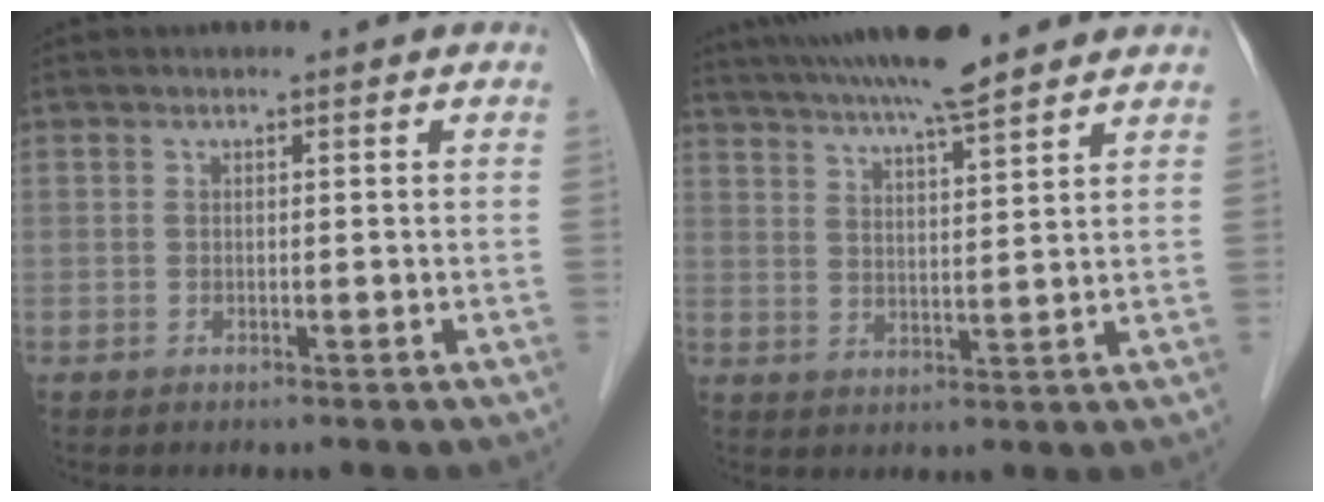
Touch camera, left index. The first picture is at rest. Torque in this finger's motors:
{"motor_torque": [0.31, -0.43, 0.68, 0.18]}